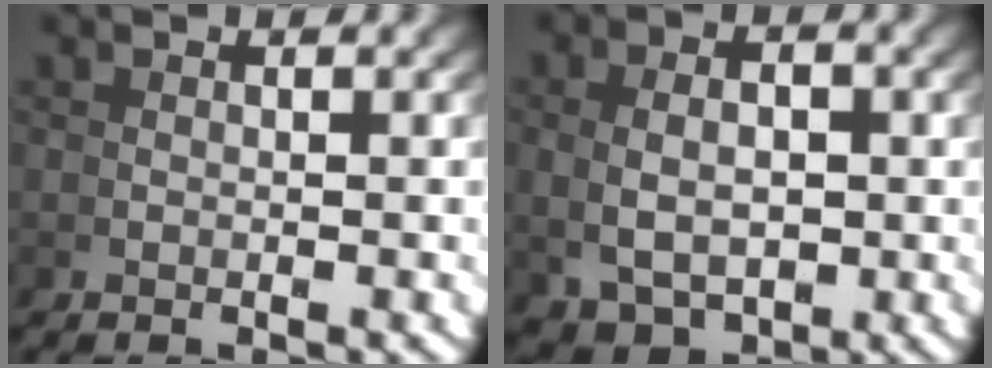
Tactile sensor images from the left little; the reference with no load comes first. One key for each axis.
{"total": 4.7, "fx": -0.5, "fy": 3.1, "fz": 3.4, "tx": -0.059, "ty": -0.021, "tz": 0.008}